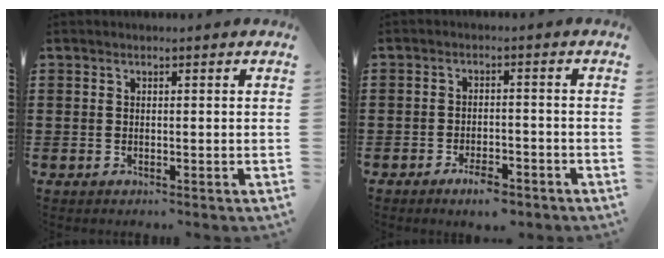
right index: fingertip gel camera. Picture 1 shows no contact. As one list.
[{"total": 3.6, "force": [-2.7, 1.0, 2.0], "torque": [-0.033, 0.008, -0.050]}]